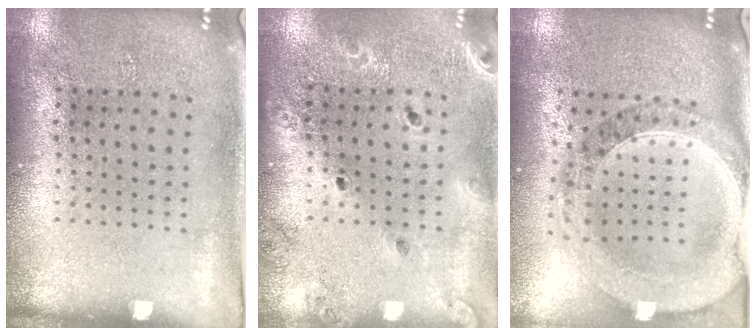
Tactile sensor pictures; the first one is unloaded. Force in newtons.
{"total": 1.7, "press": 1.7, "slide": 0.4}
{"total": 1.8, "press": 1.7, "slide": 0.5}